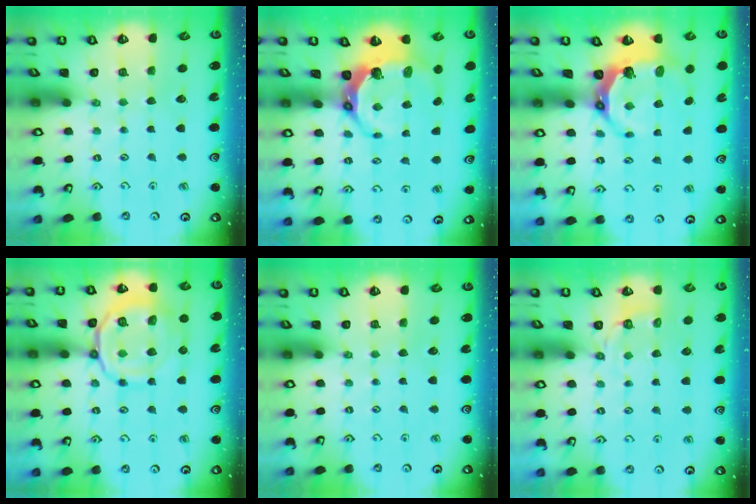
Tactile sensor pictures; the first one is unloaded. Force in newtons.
{"total": 9.1, "press": 7.6, "slide": 5.1}
{"total": 6.6, "press": 5.3, "slide": 4.0}
{"total": 15.3, "press": 15.3, "slide": 1.4}
{"total": 0.0}
{"total": 2.7, "press": 1.4, "slide": 2.3}